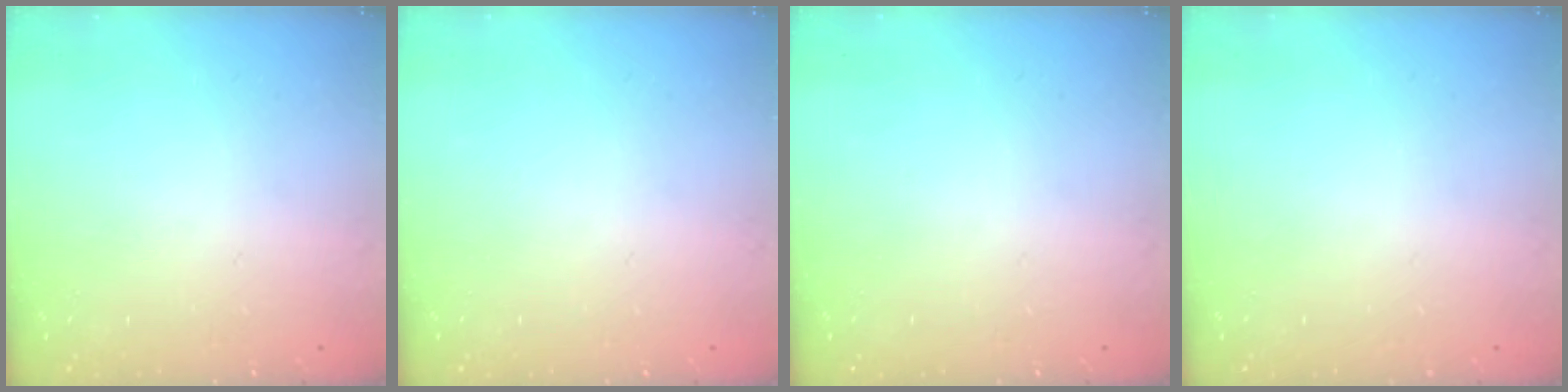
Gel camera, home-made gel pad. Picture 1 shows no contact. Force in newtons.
{"total": 0.0}
{"total": 0.0}
{"total": 0.0}